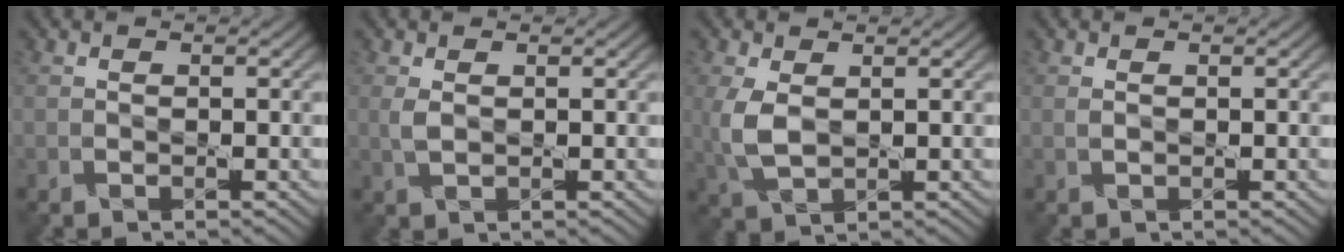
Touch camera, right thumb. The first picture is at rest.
{"total": 1.6, "force": [0.4, 0.8, 1.3], "torque": [-0.037, 0.002, 0.009]}
{"total": 4.7, "force": [0.6, 2.7, 3.8], "torque": [-0.107, -0.001, 0.012]}
{"total": 0.6, "force": [0.3, 0.3, 0.4], "torque": [-0.013, 0.002, 0.005]}